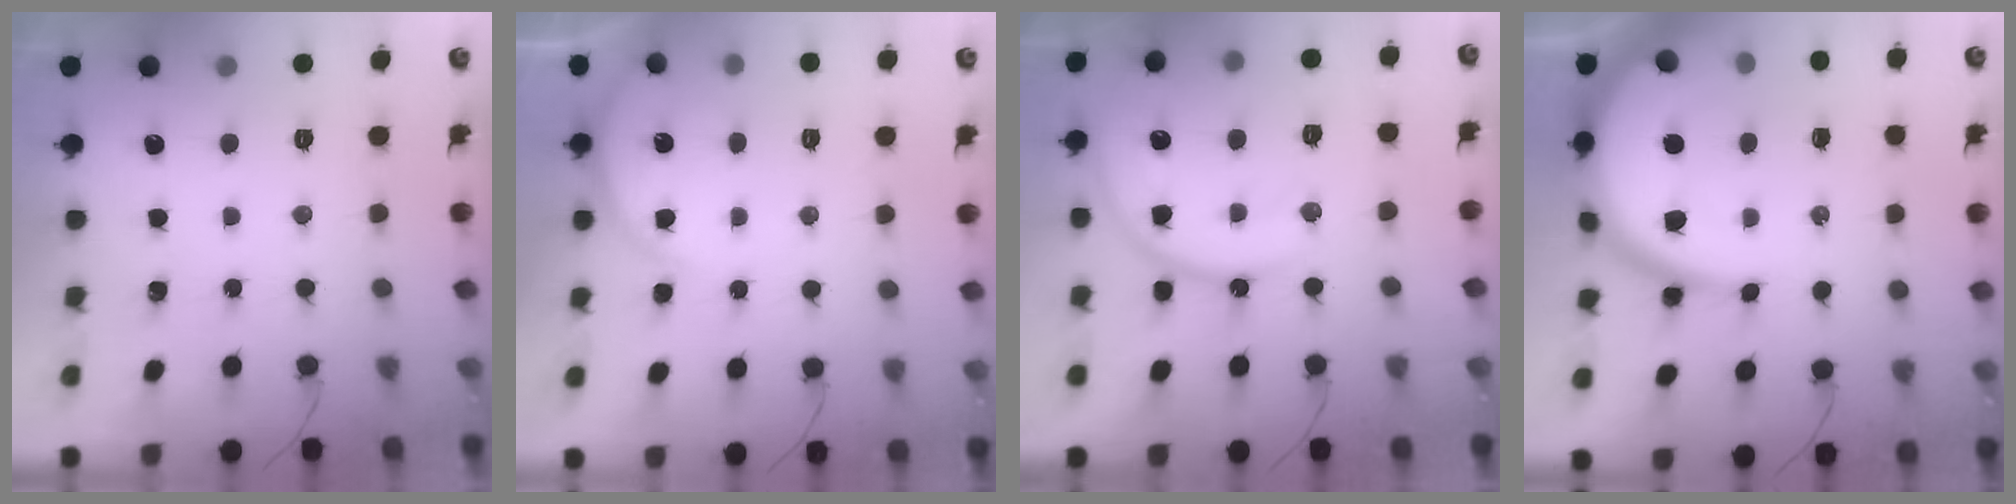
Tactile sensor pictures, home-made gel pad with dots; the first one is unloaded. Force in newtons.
{"total": 5.9, "press": 5.9, "slide": 0.7}
{"total": 15.0, "press": 14.9, "slide": 1.6}
{"total": 16.6, "press": 16.6, "slide": 1.3}